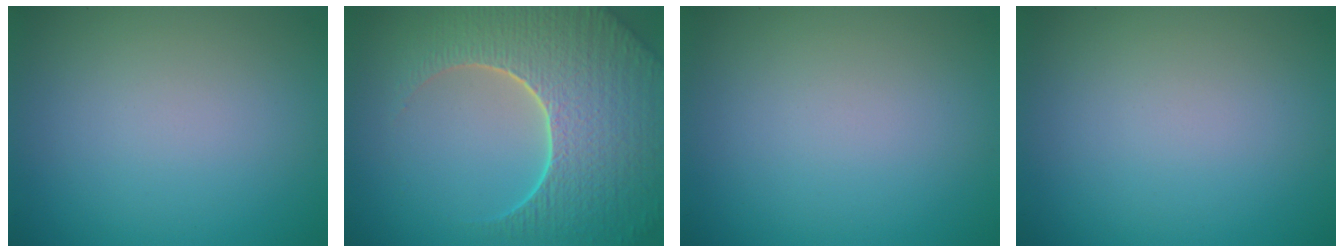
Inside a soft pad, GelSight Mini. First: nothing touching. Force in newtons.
{"total": 9.1, "press": 6.5, "slide": 6.3}
{"total": 0.0}
{"total": 0.0}